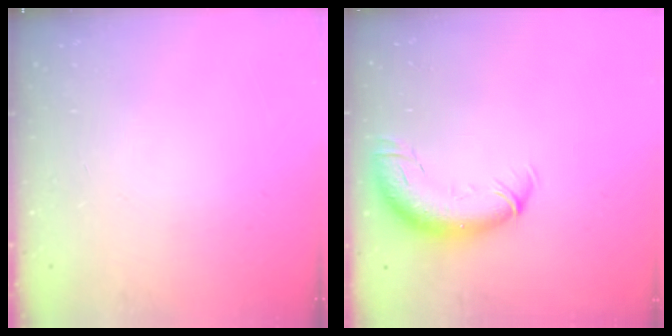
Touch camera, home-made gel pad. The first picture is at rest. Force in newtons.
{"total": 12.1, "press": 11.7, "slide": 3.1}